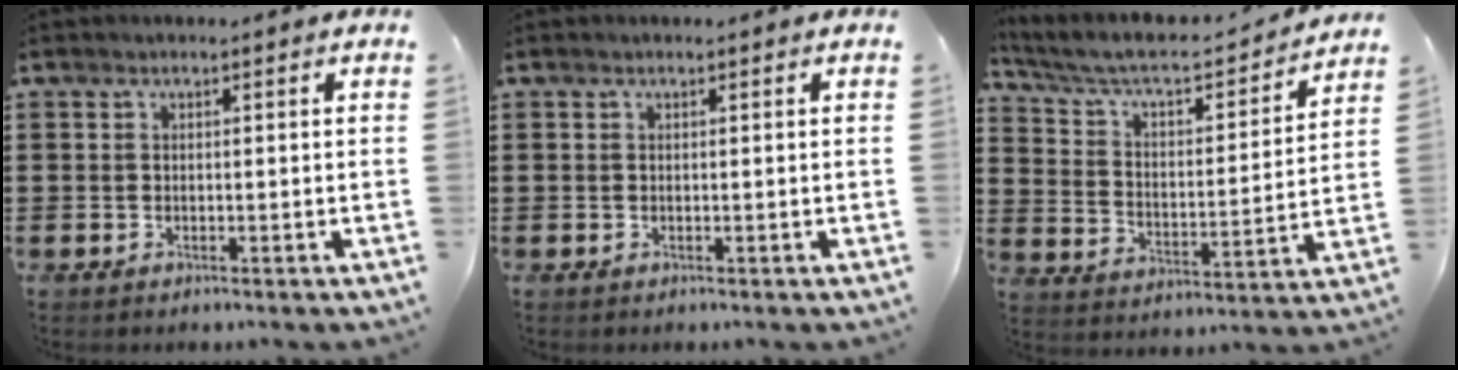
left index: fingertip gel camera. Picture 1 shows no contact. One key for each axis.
{"total": 0.0}
{"total": 5.9, "fx": 5.1, "fy": 1.3, "fz": 2.6, "tx": -0.074, "ty": -0.036, "tz": 0.080}